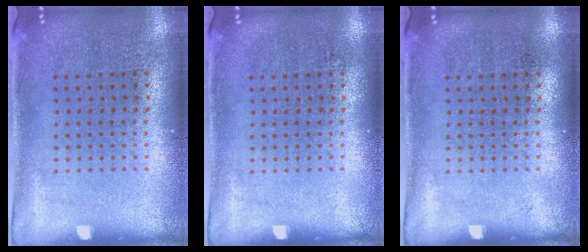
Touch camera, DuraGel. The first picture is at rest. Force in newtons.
{"total": 0.0}
{"total": 0.0}